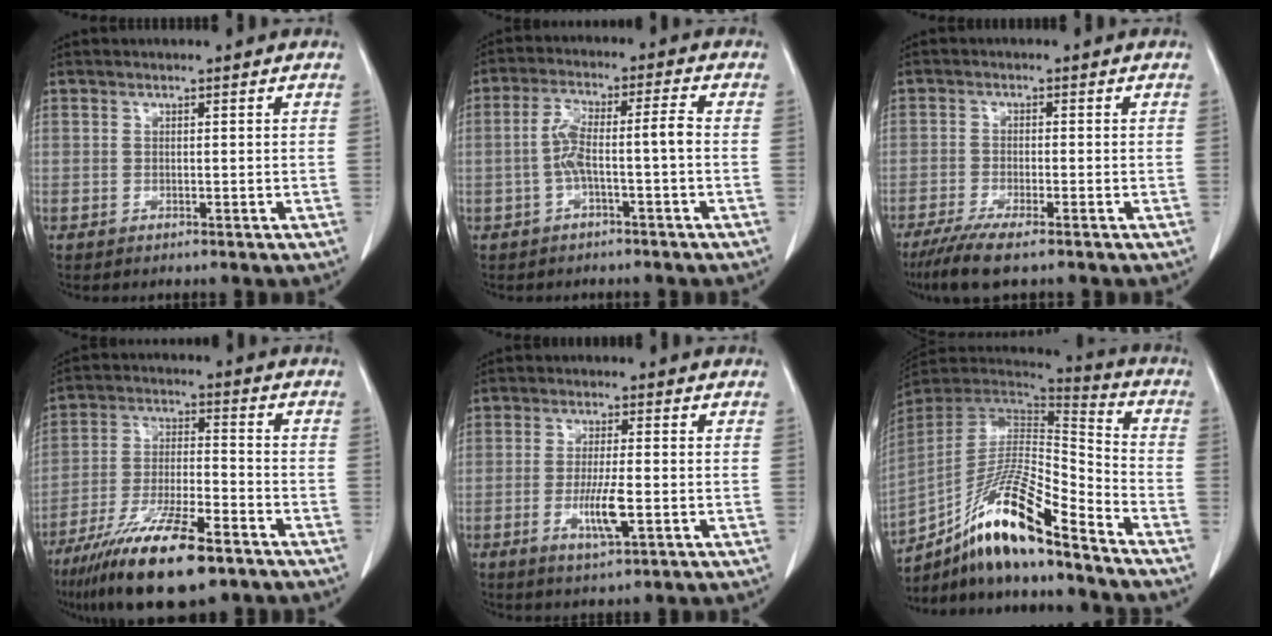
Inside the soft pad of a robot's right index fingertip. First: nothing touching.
{"total": 6.2, "force": [-1.5, 0.4, 6.0], "torque": [-0.122, 0.027, -0.025]}
{"total": 6.4, "force": [-4.6, 0.5, 4.4], "torque": [-0.077, -0.016, -0.078]}
{"total": 16.6, "force": [-11.1, 3.2, 12.0], "torque": [-0.224, -0.034, -0.198]}
{"total": 6.0, "force": [-1.7, 0.6, 5.7], "torque": [-0.111, -0.012, -0.028]}
{"total": 18.7, "force": [-13.3, 1.7, 13.0], "torque": [-0.261, -0.011, -0.241]}